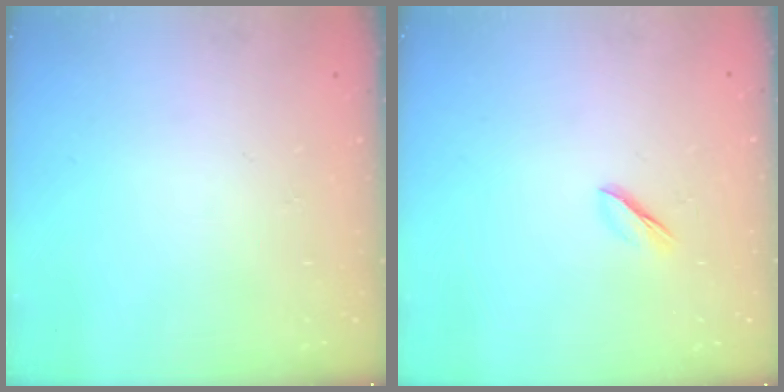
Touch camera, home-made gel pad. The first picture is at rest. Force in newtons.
{"total": 1.9, "press": 1.8, "slide": 0.7}